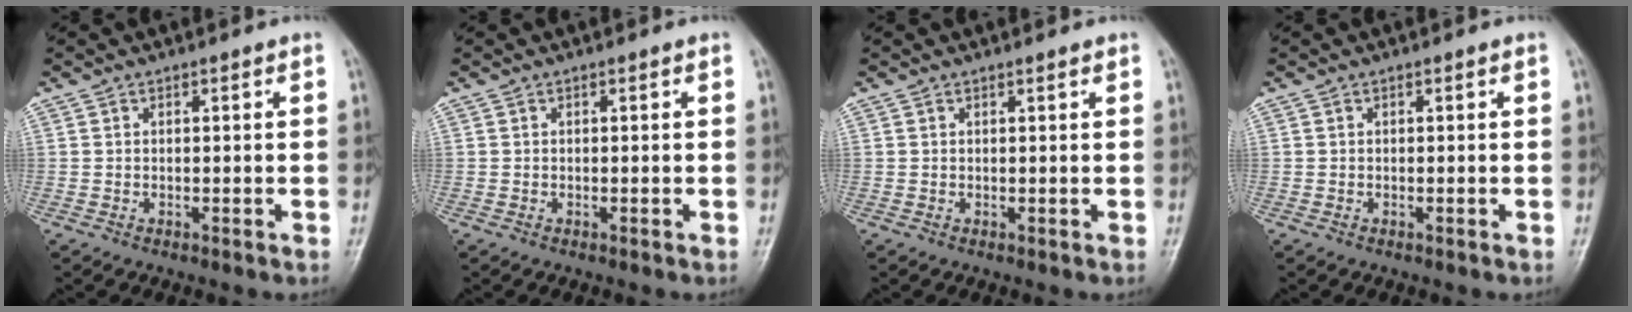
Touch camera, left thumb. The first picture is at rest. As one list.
[{"total": 0.0}, {"total": 0.6, "force": [0.5, 0.1, 0.4], "torque": [-0.007, -0.002, 0.007]}, {"total": 0.0}]